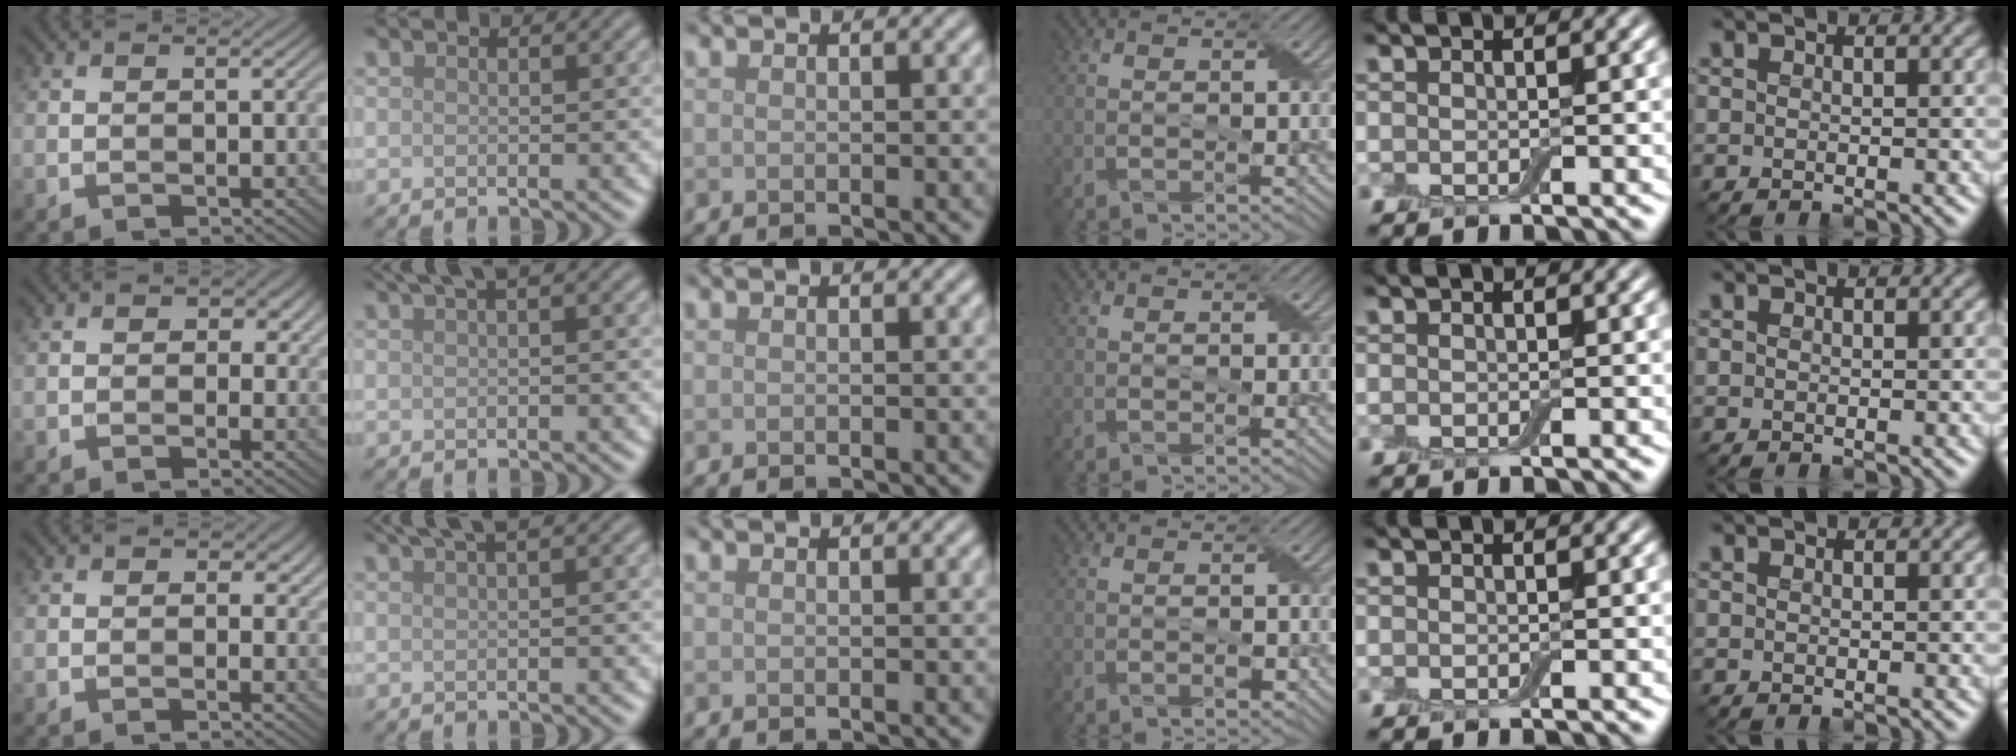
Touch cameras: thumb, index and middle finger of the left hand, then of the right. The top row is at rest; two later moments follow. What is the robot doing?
{"motion": "peel", "object": "small bumper sticker"}